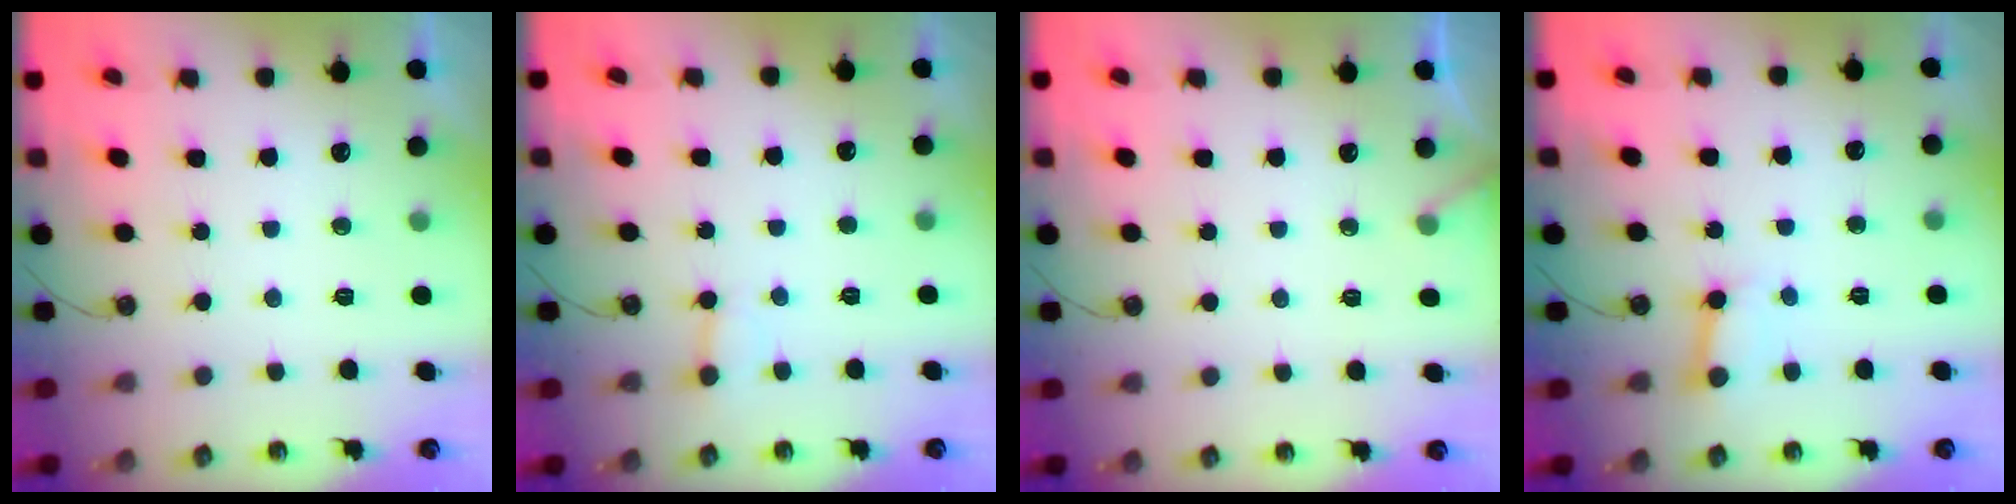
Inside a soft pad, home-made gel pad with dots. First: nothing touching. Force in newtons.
{"total": 3.6, "press": 3.6, "slide": 0.8}
{"total": 4.1, "press": 4.1, "slide": 0.3}
{"total": 3.1, "press": 3.1, "slide": 0.1}